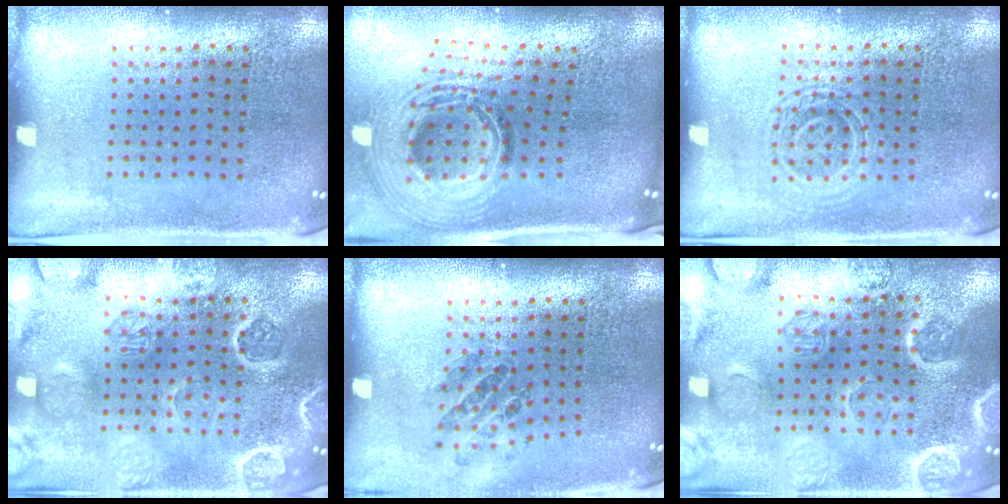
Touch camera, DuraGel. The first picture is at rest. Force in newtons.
{"total": 2.6, "press": 1.9, "slide": 1.8}
{"total": 2.2, "press": 2.1, "slide": 0.4}
{"total": 3.2, "press": 3.0, "slide": 0.9}
{"total": 0.8, "press": 0.8, "slide": 0.0}
{"total": 3.4, "press": 3.3, "slide": 0.8}